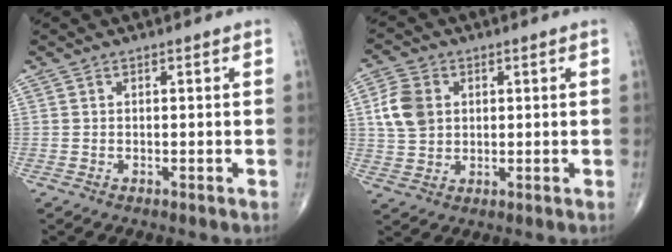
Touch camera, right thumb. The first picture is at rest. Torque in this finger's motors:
{"motor_torque": [-0.40, 0.67, 0.63, 0.17, 0.04]}